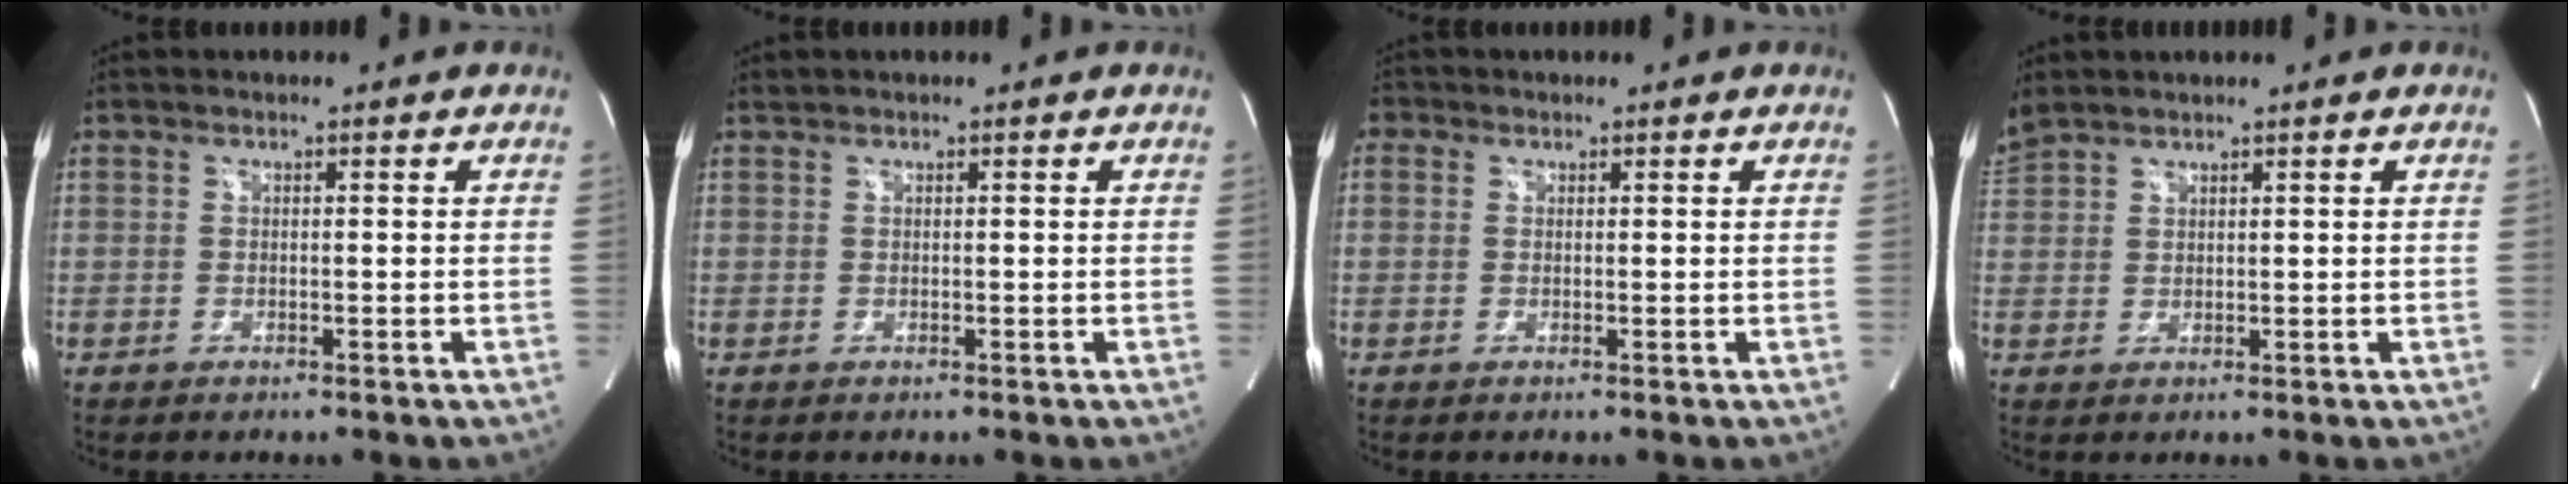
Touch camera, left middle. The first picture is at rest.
{"total": 0.0}
{"total": 1.2, "force": [0.5, 1.1, 0.2], "torque": [0.004, 0.004, 0.005]}
{"total": 3.2, "force": [3.1, 0.6, 0.6], "torque": [-0.029, 0.019, 0.074]}